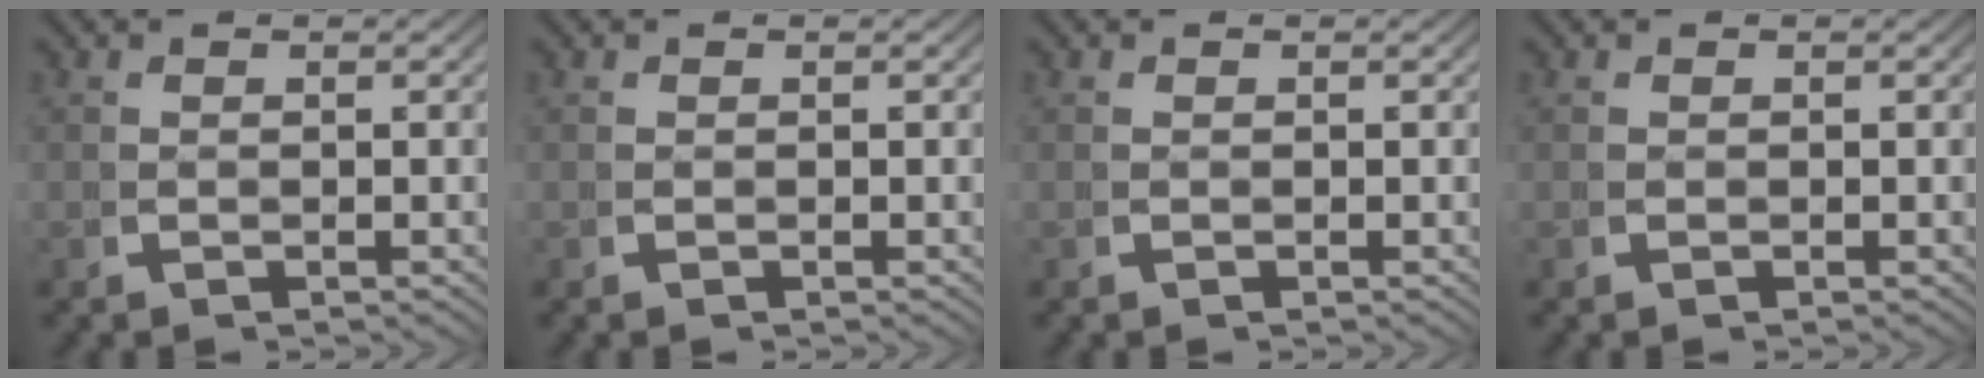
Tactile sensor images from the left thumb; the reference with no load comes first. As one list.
[{"total": 0.0}, {"total": 0.0}, {"total": 0.0}]